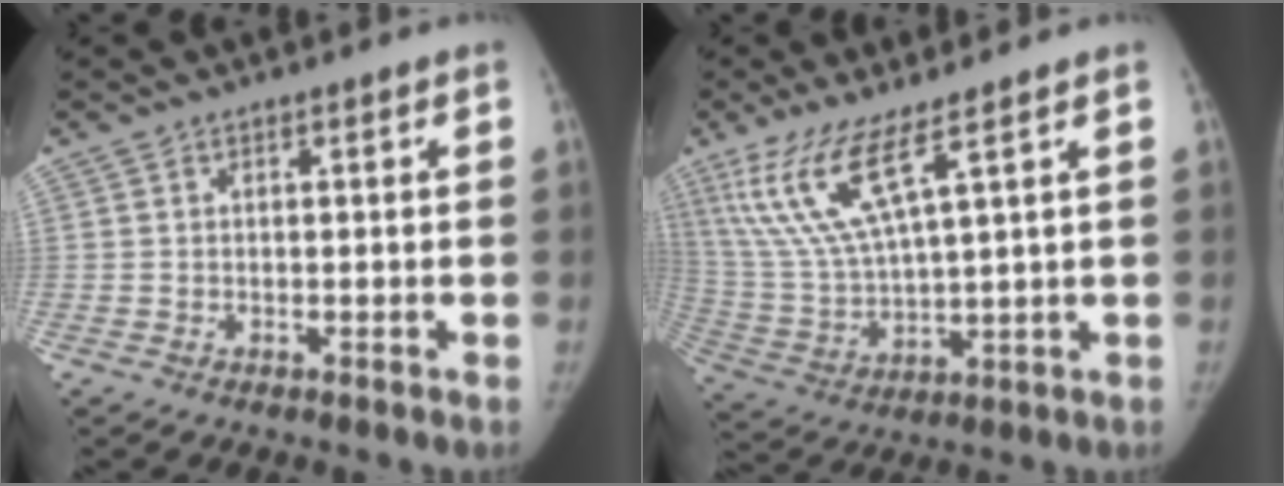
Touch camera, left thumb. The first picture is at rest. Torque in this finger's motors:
{"motor_torque": [0.12, 0.33, 1.75, -1.02, 0.17]}